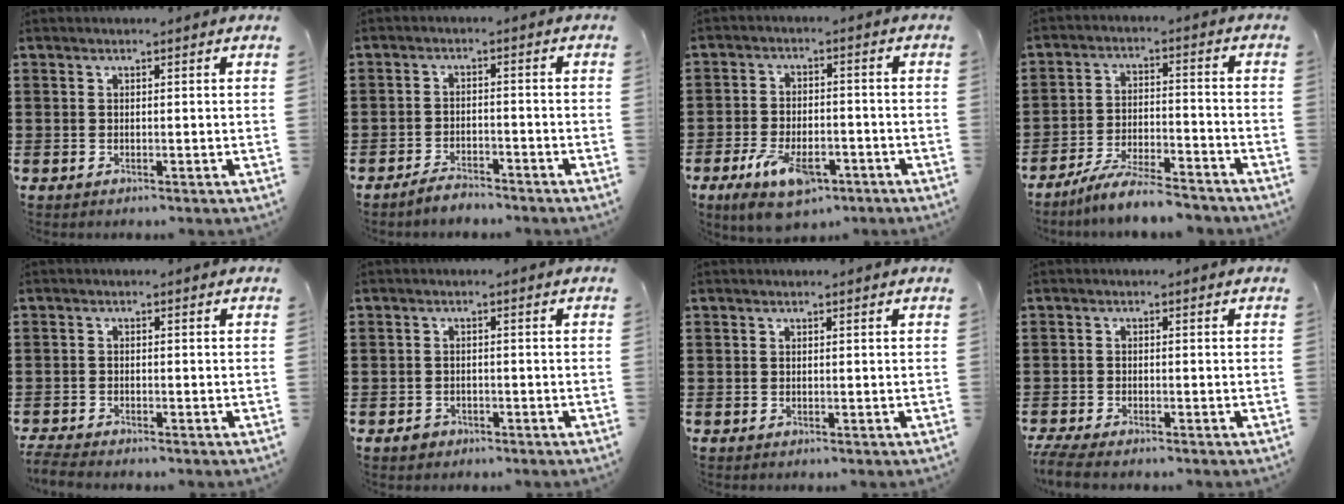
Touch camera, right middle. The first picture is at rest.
{"total": 2.9, "force": [-2.9, 0.2, 0.5], "torque": [-0.012, 0.003, -0.057]}
{"total": 7.7, "force": [-4.7, 3.4, 5.1], "torque": [-0.103, 0.002, -0.084]}
{"total": 6.8, "force": [-6.3, 0.3, 2.5], "torque": [-0.048, -0.001, -0.119]}
{"total": 1.9, "force": [-1.9, -0.1, 0.2], "torque": [-0.015, -0.005, -0.041]}
{"total": 1.3, "force": [-0.9, 0.9, 0.3], "torque": [-0.010, -0.001, -0.021]}
{"total": 0.0}
{"total": 2.4, "force": [-2.3, 0.1, 0.8], "torque": [-0.030, -0.006, -0.050]}